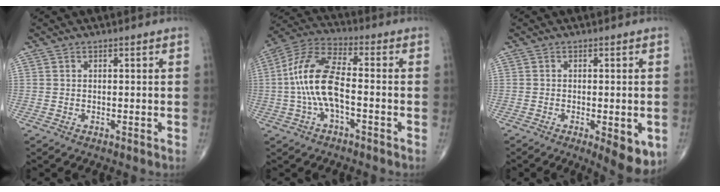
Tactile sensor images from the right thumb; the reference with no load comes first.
{"total": 12.5, "force": [-1.8, 5.2, 11.3], "torque": [-0.242, 0.040, -0.040]}
{"total": 7.9, "force": [-2.6, 2.6, 6.9], "torque": [-0.077, -0.011, -0.031]}